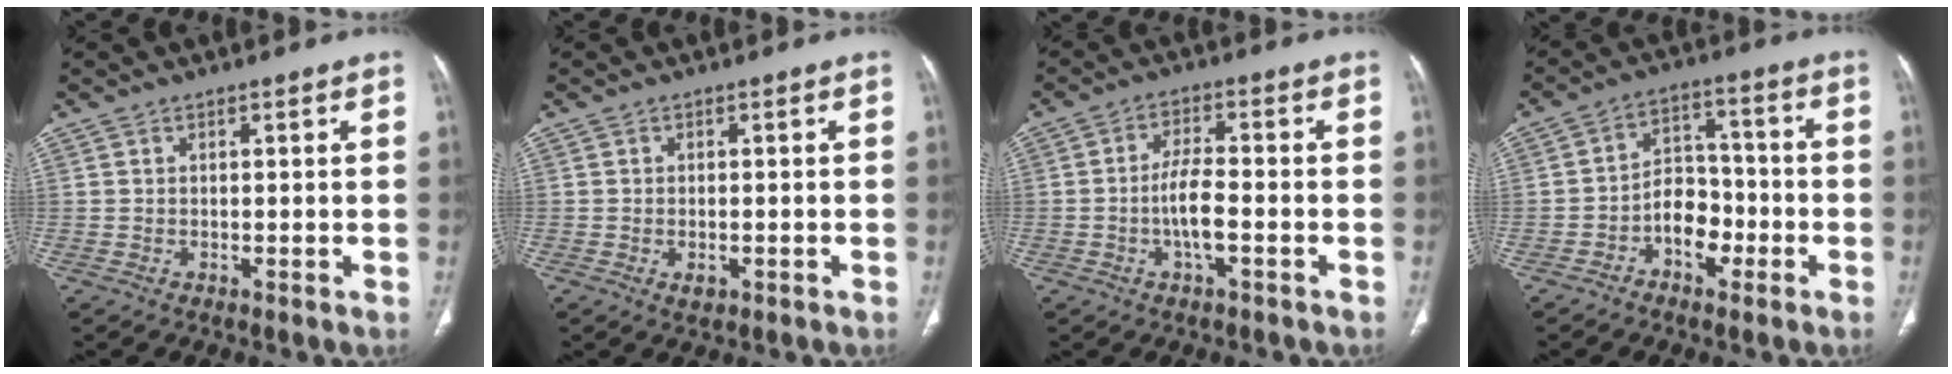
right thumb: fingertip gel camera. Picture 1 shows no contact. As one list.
[{"total": 1.9, "force": [-0.8, 1.2, 1.2], "torque": [-0.014, 0.004, -0.006]}, {"total": 6.0, "force": [-1.9, 1.9, 5.3], "torque": [-0.105, 0.016, -0.036]}, {"total": 8.0, "force": [-3.4, 5.6, 4.6], "torque": [-0.040, 0.043, -0.063]}]